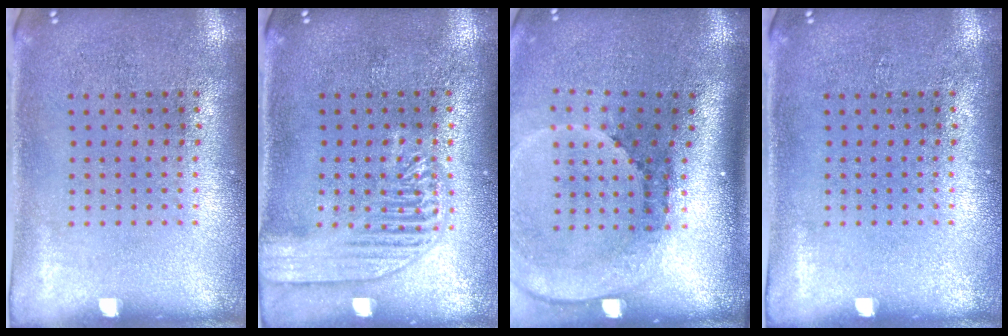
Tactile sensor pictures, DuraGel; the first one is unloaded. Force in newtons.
{"total": 3.0, "press": 3.0, "slide": 0.3}
{"total": 2.7, "press": 1.8, "slide": 2.0}
{"total": 0.0}